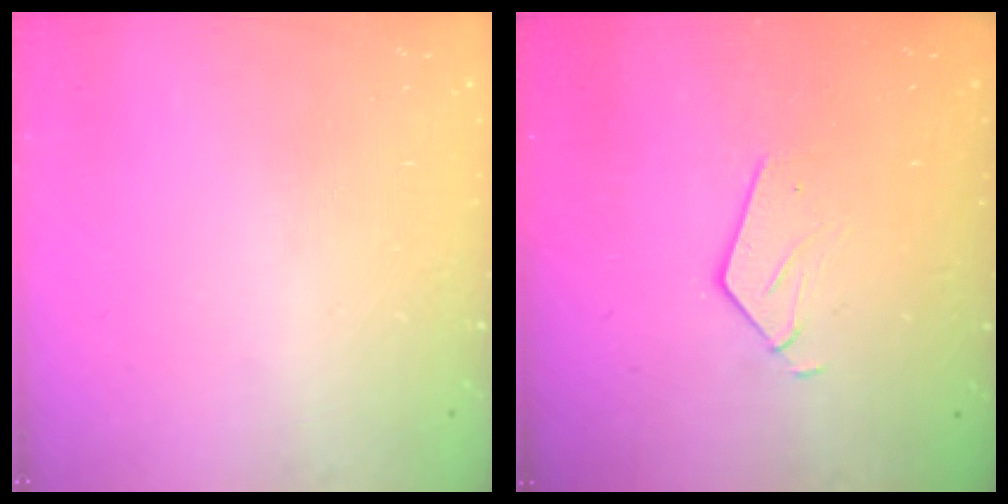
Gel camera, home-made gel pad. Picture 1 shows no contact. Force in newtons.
{"total": 3.2, "press": 3.2, "slide": 0.2}